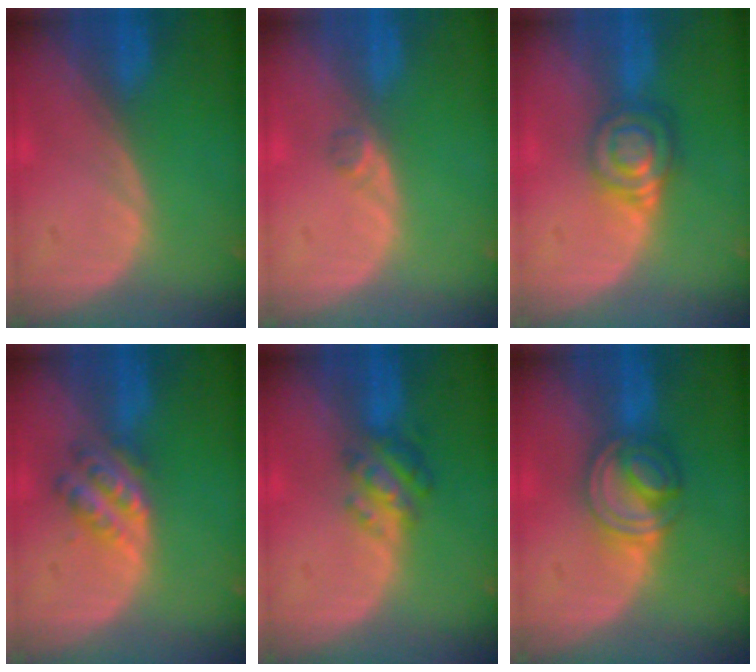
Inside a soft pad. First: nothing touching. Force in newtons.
{"total": 1.3, "press": 1.1, "slide": 0.7}
{"total": 6.7, "press": 5.7, "slide": 3.4}
{"total": 5.4, "press": 4.9, "slide": 2.2}
{"total": 4.5, "press": 4.5, "slide": 0.6}
{"total": 6.4, "press": 6.1, "slide": 2.0}